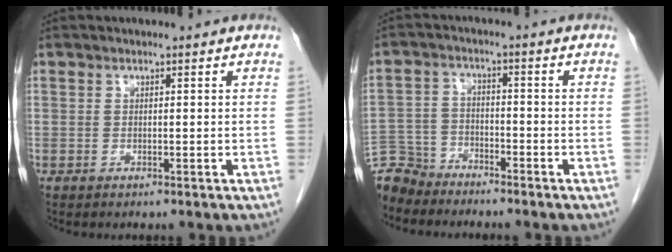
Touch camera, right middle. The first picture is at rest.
{"total": 6.7, "force": [-6.4, 2.1, -0.4], "torque": [0.007, 0.000, -0.129]}